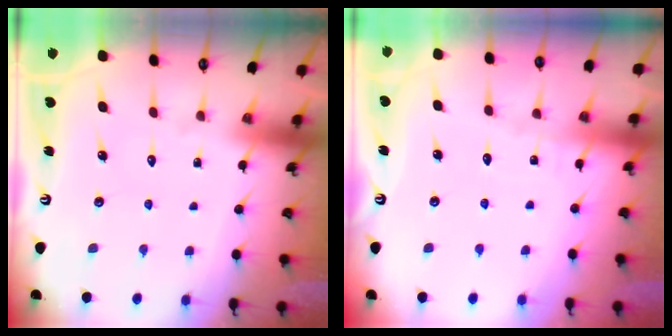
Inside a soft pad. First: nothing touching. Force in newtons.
{"total": 1.8, "press": 1.8, "slide": 0.2}